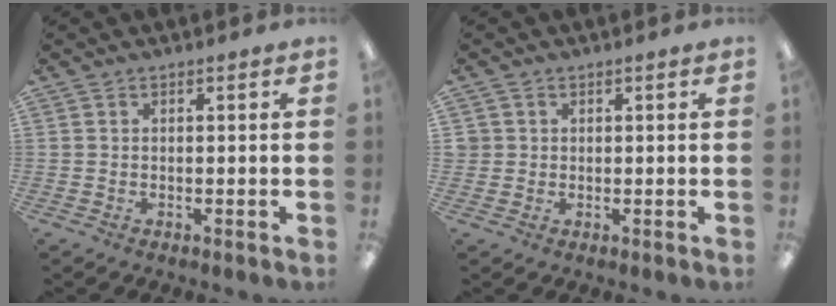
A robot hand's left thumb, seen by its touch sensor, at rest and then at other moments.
{"total": 1.7, "force": [0.5, 1.7, 0.0], "torque": [-0.003, 0.004, 0.008]}